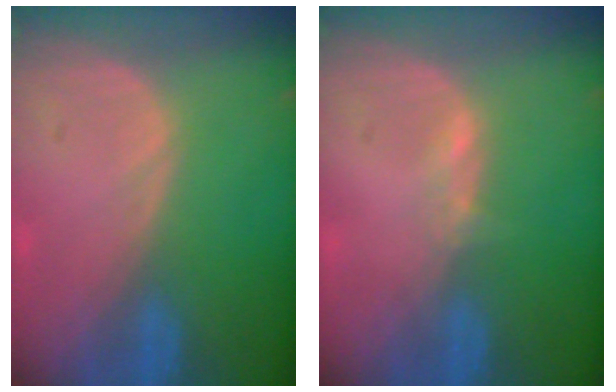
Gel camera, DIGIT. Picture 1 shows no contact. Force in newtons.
{"total": 1.1, "press": 1.1, "slide": 0.3}